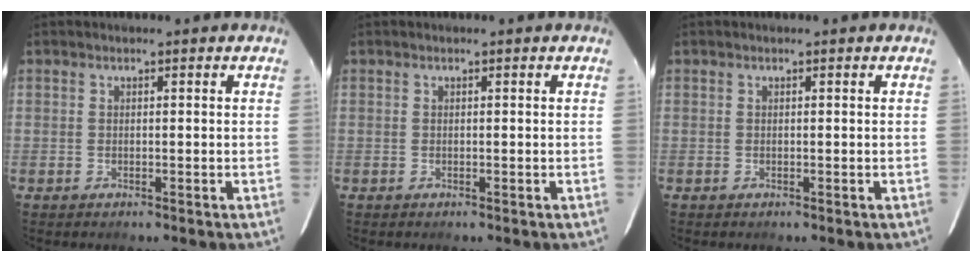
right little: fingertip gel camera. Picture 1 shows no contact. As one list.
[{"total": 0.0}, {"total": 0.0}]